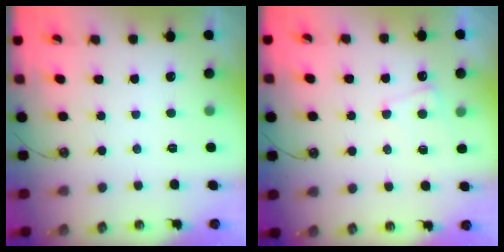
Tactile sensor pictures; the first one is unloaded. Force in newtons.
{"total": 1.0, "press": 0.7, "slide": 0.7}